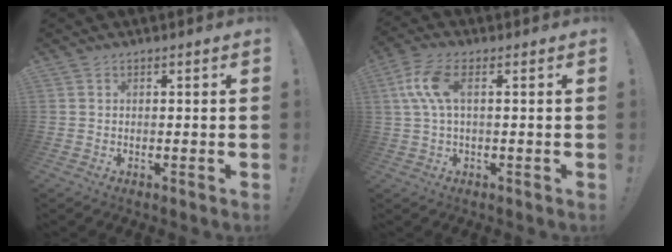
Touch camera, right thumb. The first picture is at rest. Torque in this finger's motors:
{"motor_torque": [0.26, 0.12, 0.87, -0.09, 0.05]}